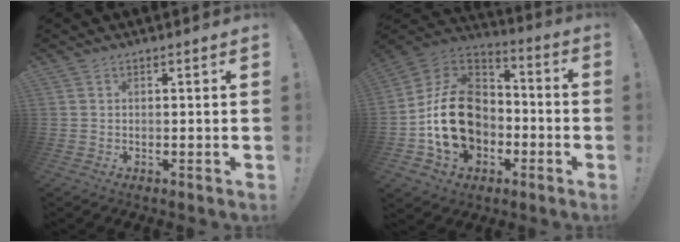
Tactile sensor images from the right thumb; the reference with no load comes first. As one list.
[{"total": 21.5, "force": [-4.4, 16.2, 13.4], "torque": [-0.241, 0.037, -0.059]}]